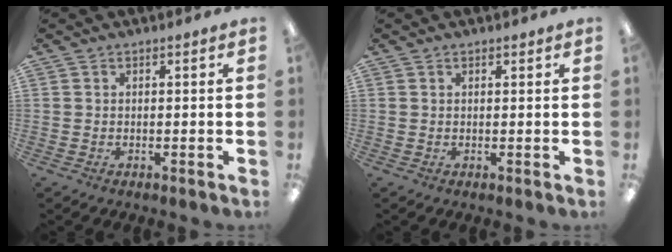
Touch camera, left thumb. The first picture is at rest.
{"total": 0.6, "force": [0.4, 0.3, 0.2], "torque": [0.003, -0.002, 0.006]}